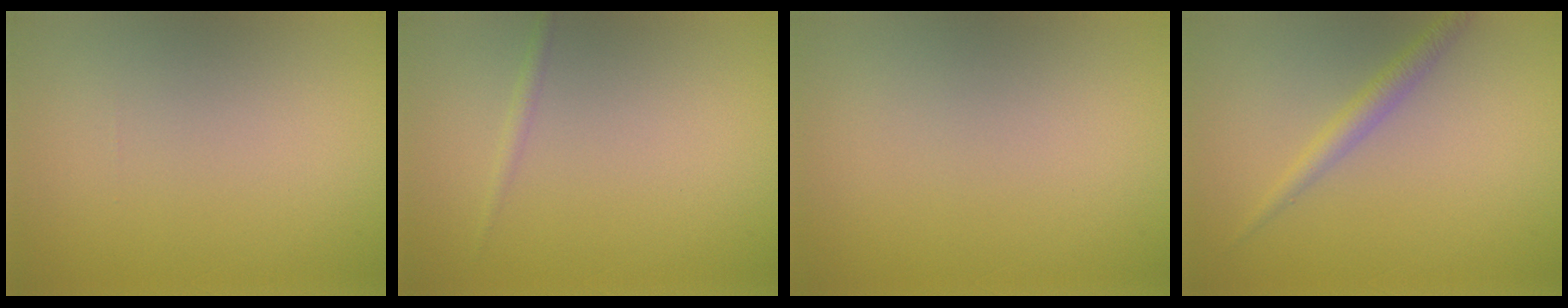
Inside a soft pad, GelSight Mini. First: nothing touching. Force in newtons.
{"total": 0.8, "press": 0.8, "slide": 0.0}
{"total": 0.0}
{"total": 1.9, "press": 1.9, "slide": 0.1}